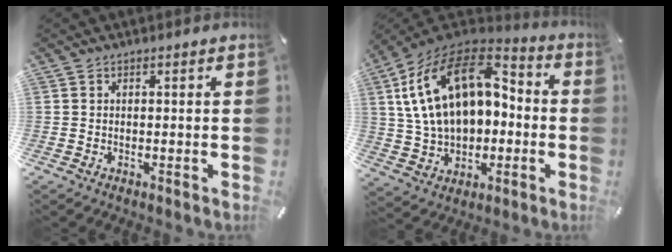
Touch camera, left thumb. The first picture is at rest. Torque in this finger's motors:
{"motor_torque": [2.51, 2.49, 2.05, -0.72, 0.96]}